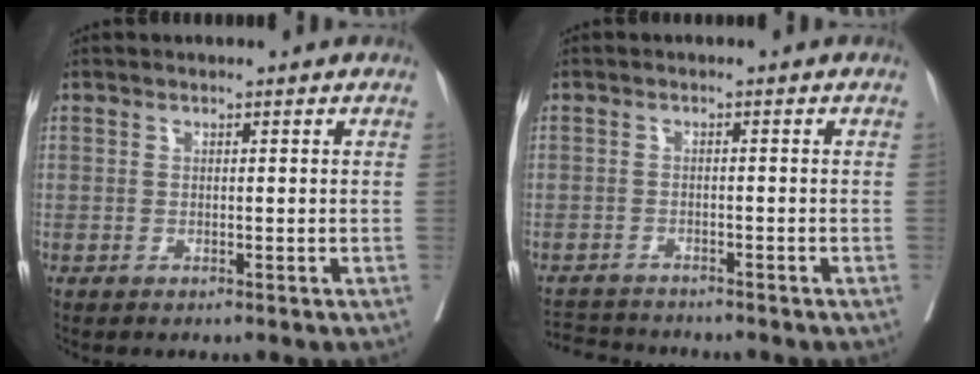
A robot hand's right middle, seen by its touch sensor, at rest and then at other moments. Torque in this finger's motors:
{"motor_torque": [0.08, -0.34, -0.09, -0.01]}